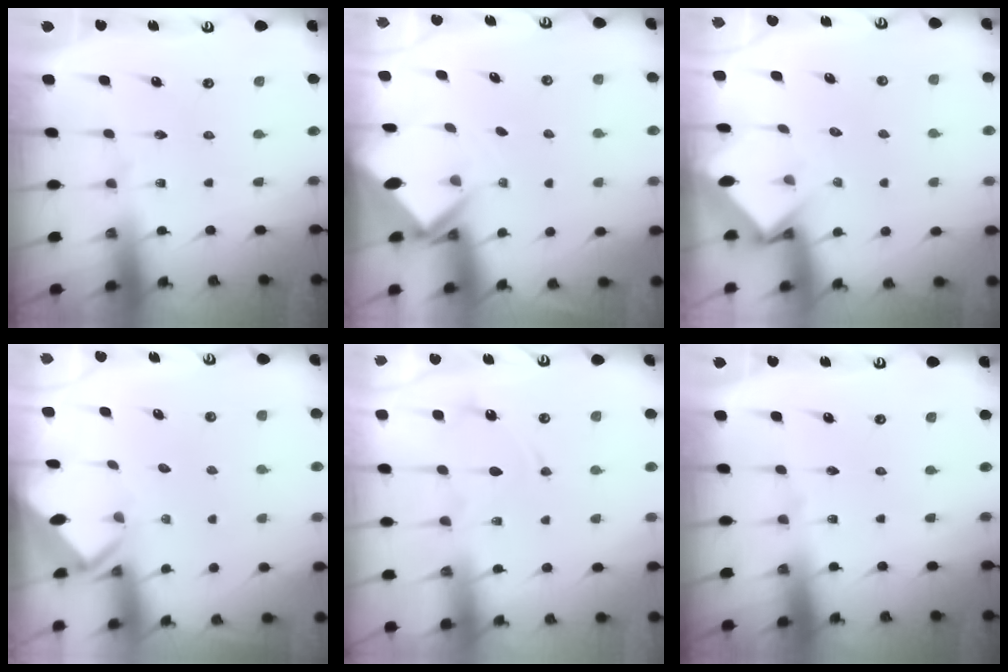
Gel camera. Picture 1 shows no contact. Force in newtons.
{"total": 2.7, "press": 2.7, "slide": 0.1}
{"total": 3.6, "press": 3.5, "slide": 0.2}
{"total": 3.1, "press": 3.1, "slide": 0.1}
{"total": 10.9, "press": 10.9, "slide": 1.0}
{"total": 0.0}